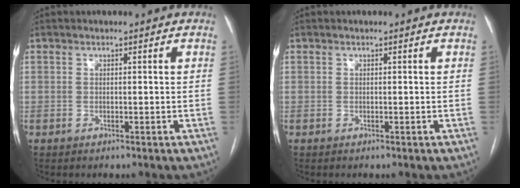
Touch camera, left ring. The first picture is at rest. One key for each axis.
{"total": 0.0}